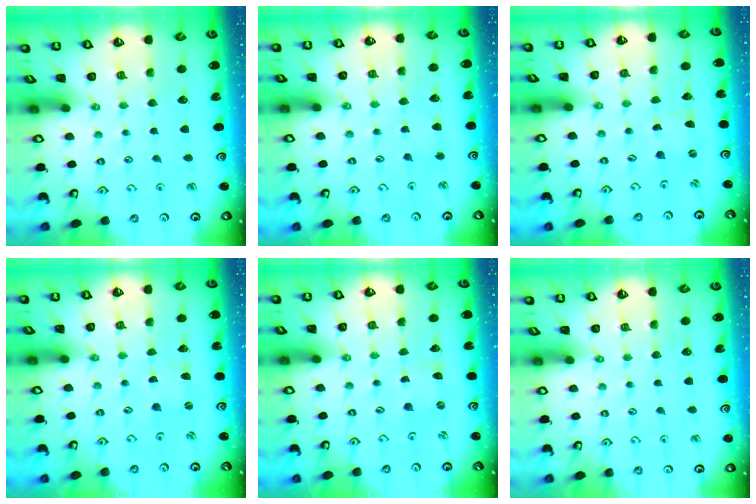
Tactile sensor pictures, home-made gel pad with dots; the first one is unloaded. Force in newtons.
{"total": 1.5, "press": 1.5, "slide": 0.3}
{"total": 0.0}
{"total": 0.0}
{"total": 0.0}
{"total": 0.0}